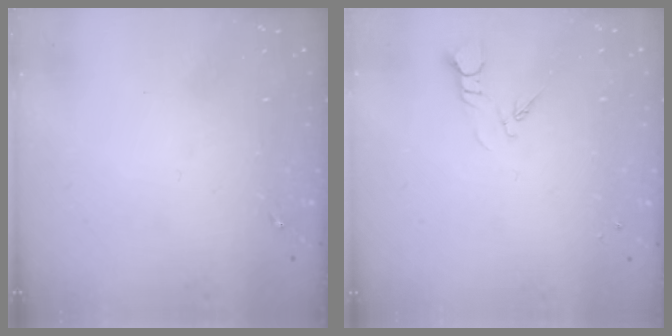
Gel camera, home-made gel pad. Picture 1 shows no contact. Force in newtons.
{"total": 3.2, "press": 3.1, "slide": 0.3}